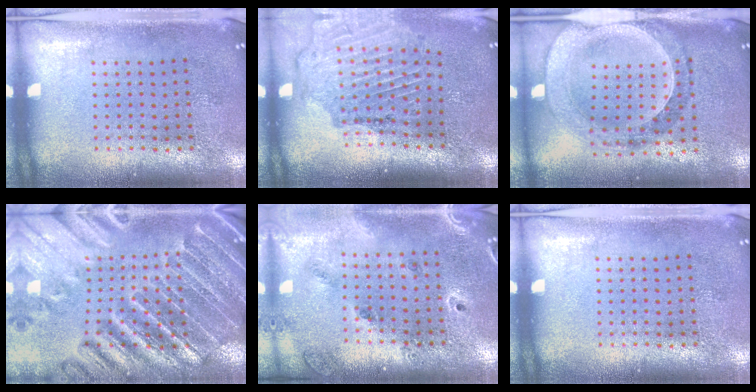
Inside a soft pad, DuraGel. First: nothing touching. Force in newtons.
{"total": 1.7, "press": 1.7, "slide": 0.3}
{"total": 1.5, "press": 1.4, "slide": 0.3}
{"total": 3.1, "press": 3.1, "slide": 0.4}
{"total": 1.4, "press": 1.3, "slide": 0.4}
{"total": 0.0}